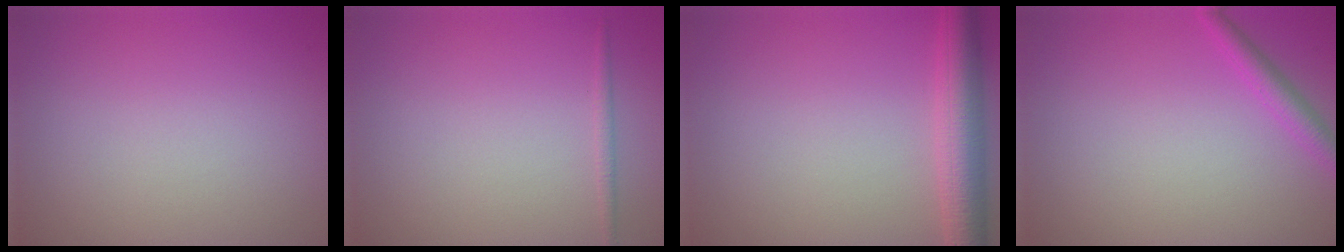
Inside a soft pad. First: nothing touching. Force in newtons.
{"total": 0.7, "press": 0.7, "slide": 0.0}
{"total": 4.9, "press": 4.9, "slide": 0.1}
{"total": 1.9, "press": 1.9, "slide": 0.0}